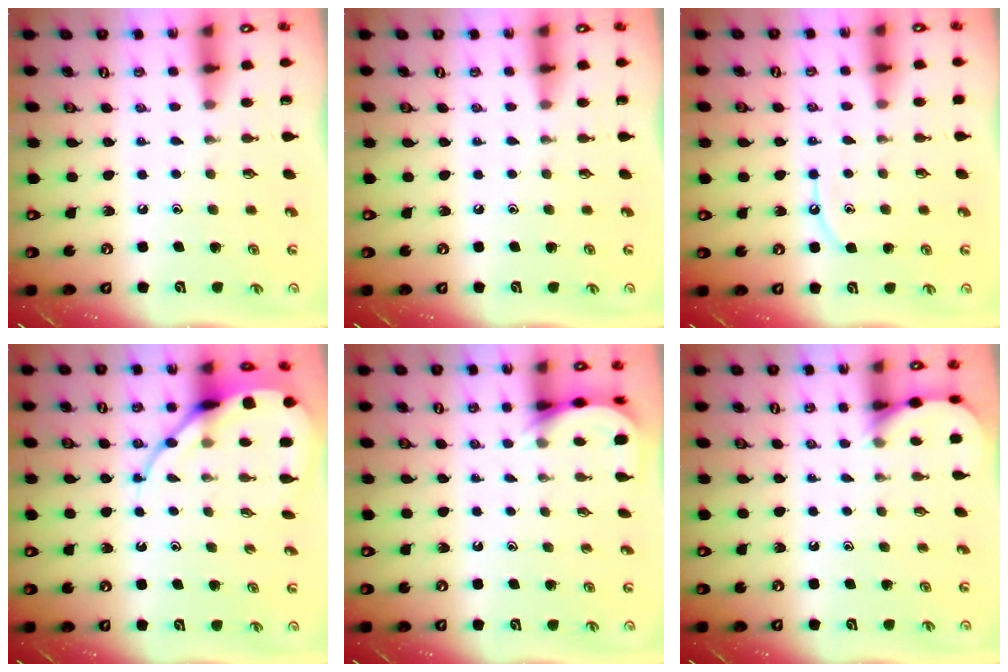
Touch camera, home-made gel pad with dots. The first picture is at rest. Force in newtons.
{"total": 0.0}
{"total": 6.6, "press": 6.6, "slide": 0.8}
{"total": 9.5, "press": 9.4, "slide": 1.0}
{"total": 4.1, "press": 4.0, "slide": 0.4}
{"total": 4.5, "press": 4.4, "slide": 0.3}